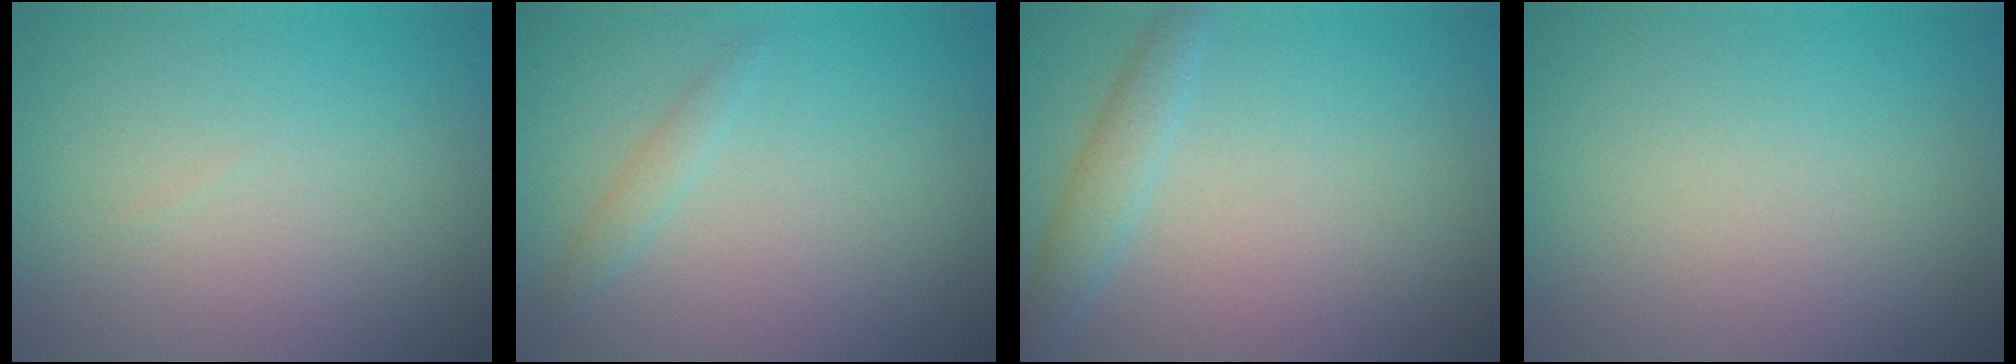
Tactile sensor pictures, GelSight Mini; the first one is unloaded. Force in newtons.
{"total": 1.6, "press": 1.6, "slide": 0.1}
{"total": 1.8, "press": 1.8, "slide": 0.2}
{"total": 0.0}